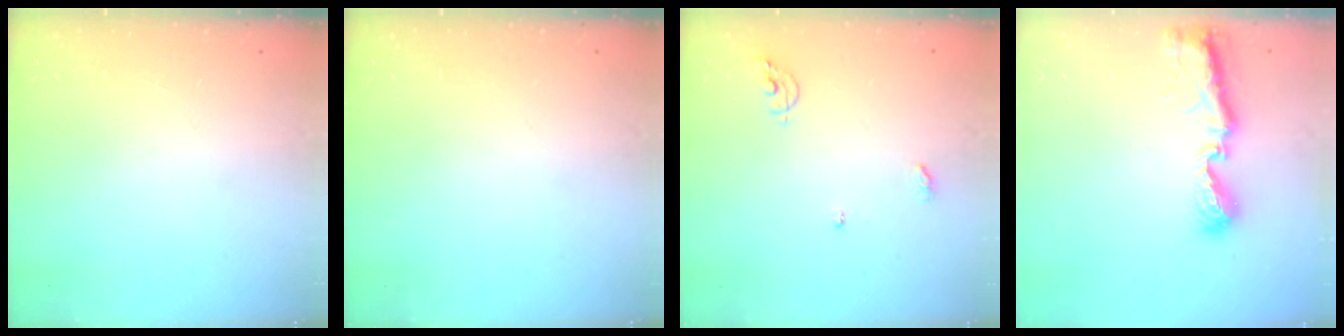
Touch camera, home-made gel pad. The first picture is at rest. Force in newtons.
{"total": 0.0}
{"total": 6.3, "press": 6.3, "slide": 0.2}
{"total": 9.2, "press": 9.2, "slide": 0.4}